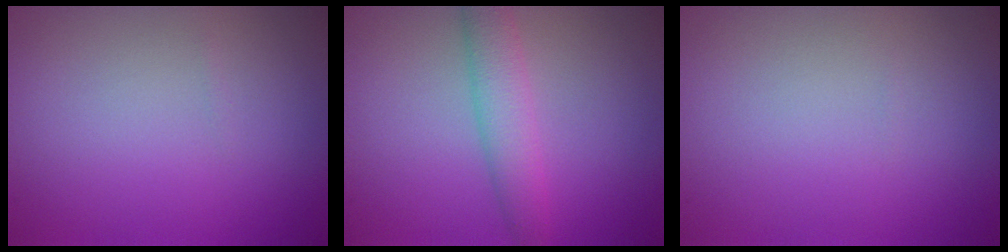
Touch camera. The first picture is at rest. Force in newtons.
{"total": 3.1, "press": 3.1, "slide": 0.1}
{"total": 0.0}